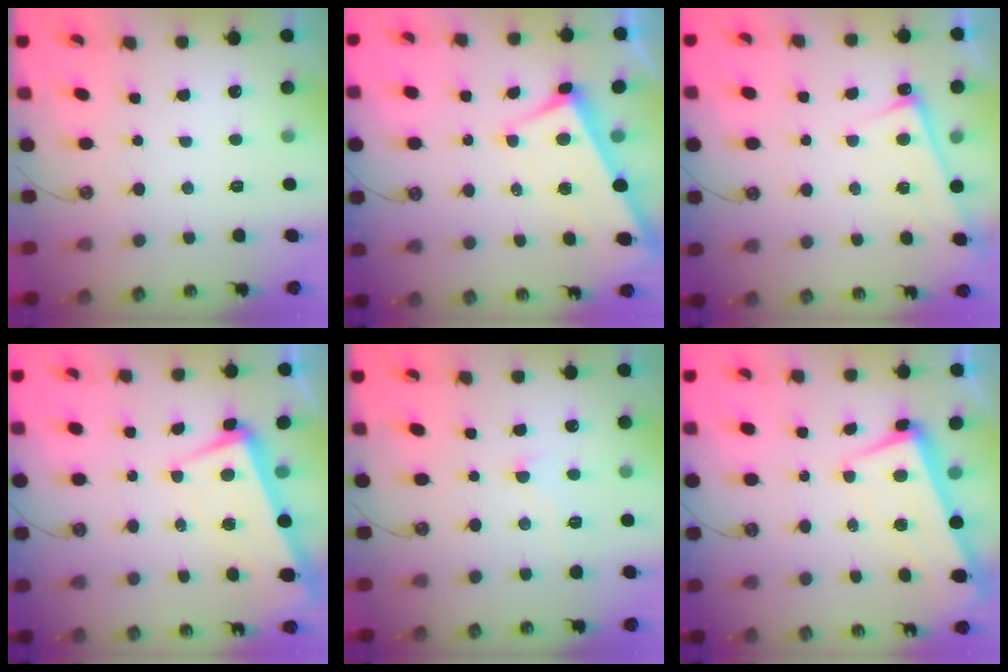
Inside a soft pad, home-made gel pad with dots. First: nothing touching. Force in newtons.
{"total": 2.9, "press": 2.8, "slide": 0.9}
{"total": 4.2, "press": 4.2, "slide": 0.4}
{"total": 0.8, "press": 0.1, "slide": 0.8}
{"total": 1.2, "press": 1.0, "slide": 0.7}
{"total": 3.0, "press": 2.4, "slide": 1.7}